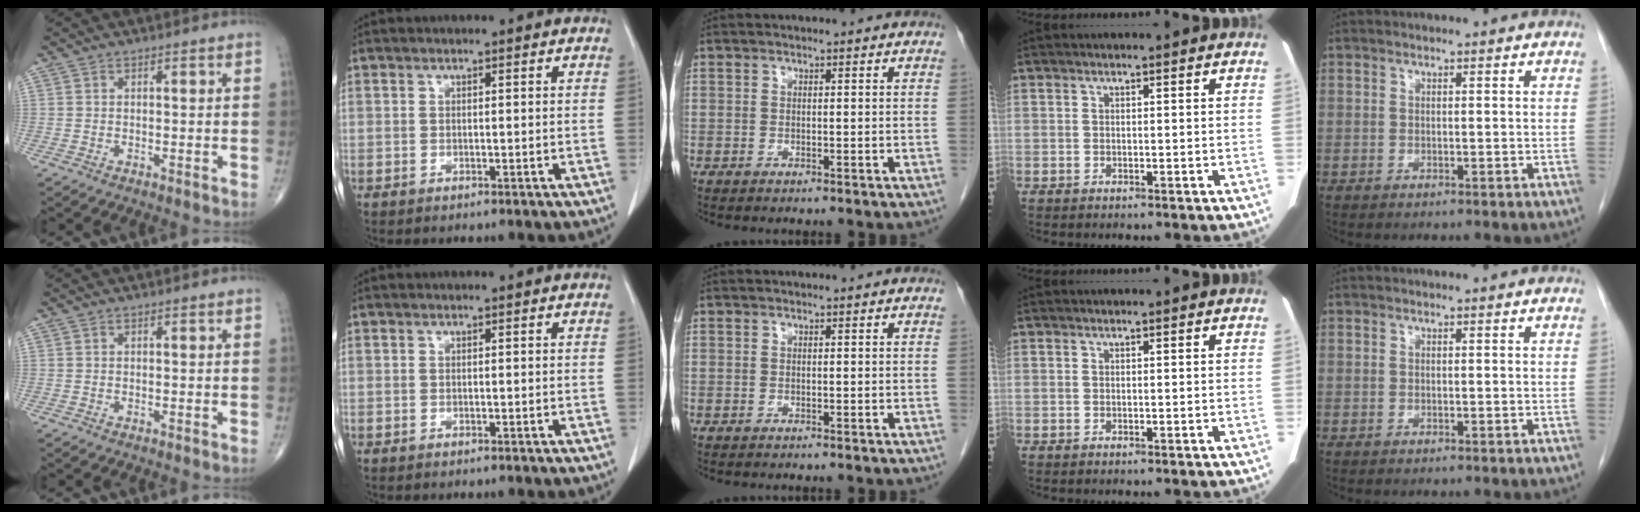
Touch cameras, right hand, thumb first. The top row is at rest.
{}